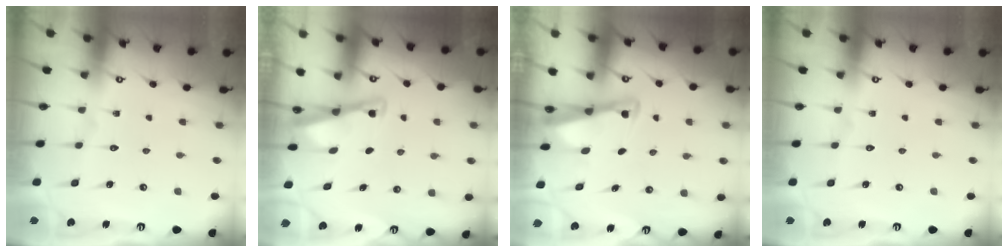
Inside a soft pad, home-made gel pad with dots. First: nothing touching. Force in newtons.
{"total": 2.9, "press": 2.9, "slide": 0.4}
{"total": 2.6, "press": 2.6, "slide": 0.2}
{"total": 0.0}